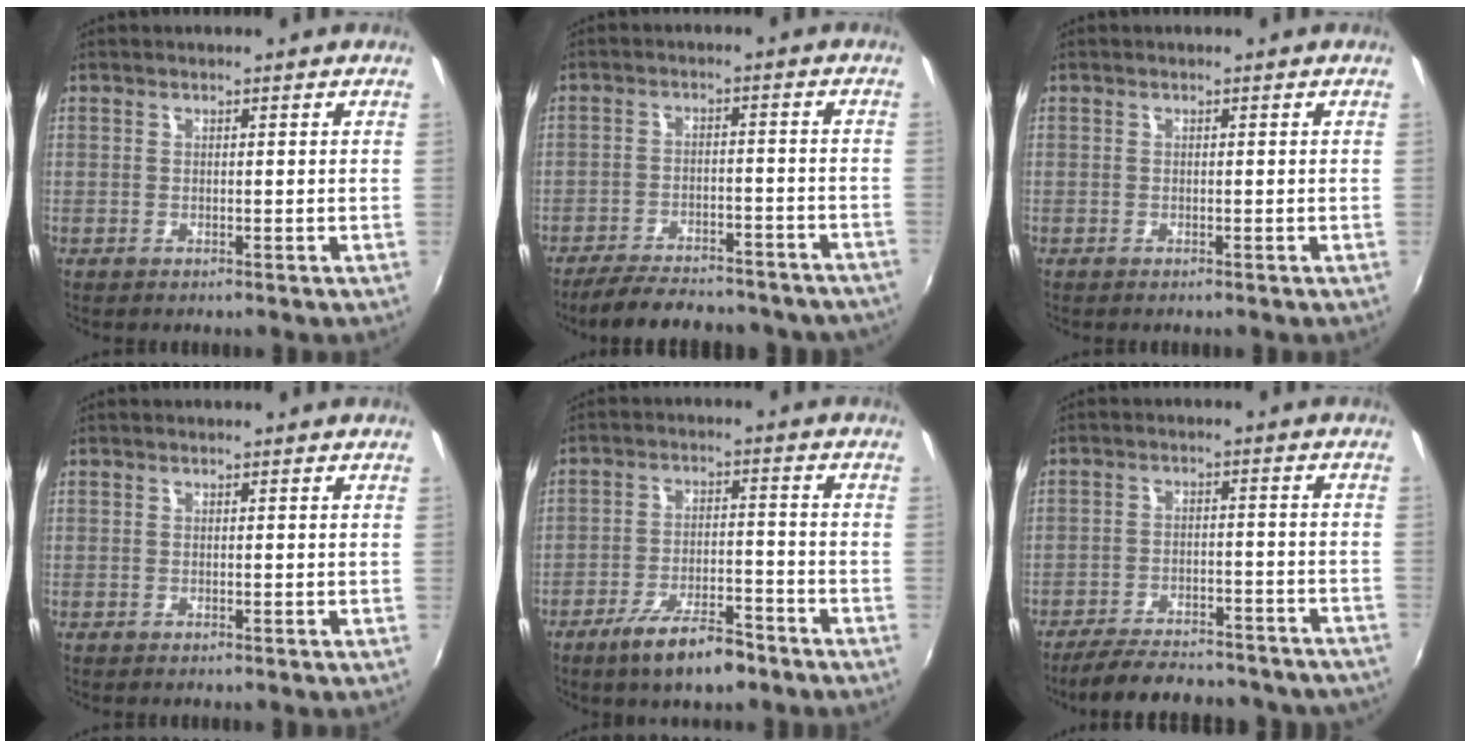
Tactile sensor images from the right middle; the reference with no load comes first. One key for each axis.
{"total": 20.2, "fx": -17.3, "fy": 6.3, "fz": 8.1, "tx": -0.160, "ty": 0.001, "tz": -0.218}
{"total": 0.0}
{"total": 0.0}
{"total": 9.6, "fx": -6.9, "fy": 2.8, "fz": 6.0, "tx": -0.124, "ty": -0.006, "tz": -0.112}
{"total": 21.4, "fx": -18.7, "fy": 6.4, "fz": 8.4, "tx": -0.164, "ty": 0.003, "tz": -0.235}